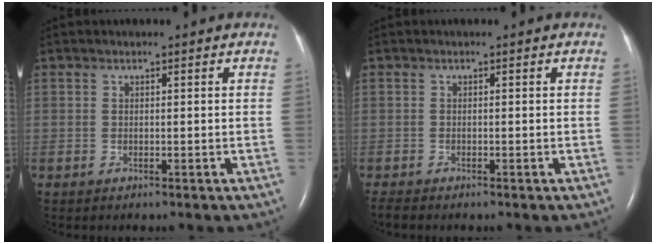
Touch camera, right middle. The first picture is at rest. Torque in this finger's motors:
{"motor_torque": [0.49, -0.40, 0.00, 0.01]}